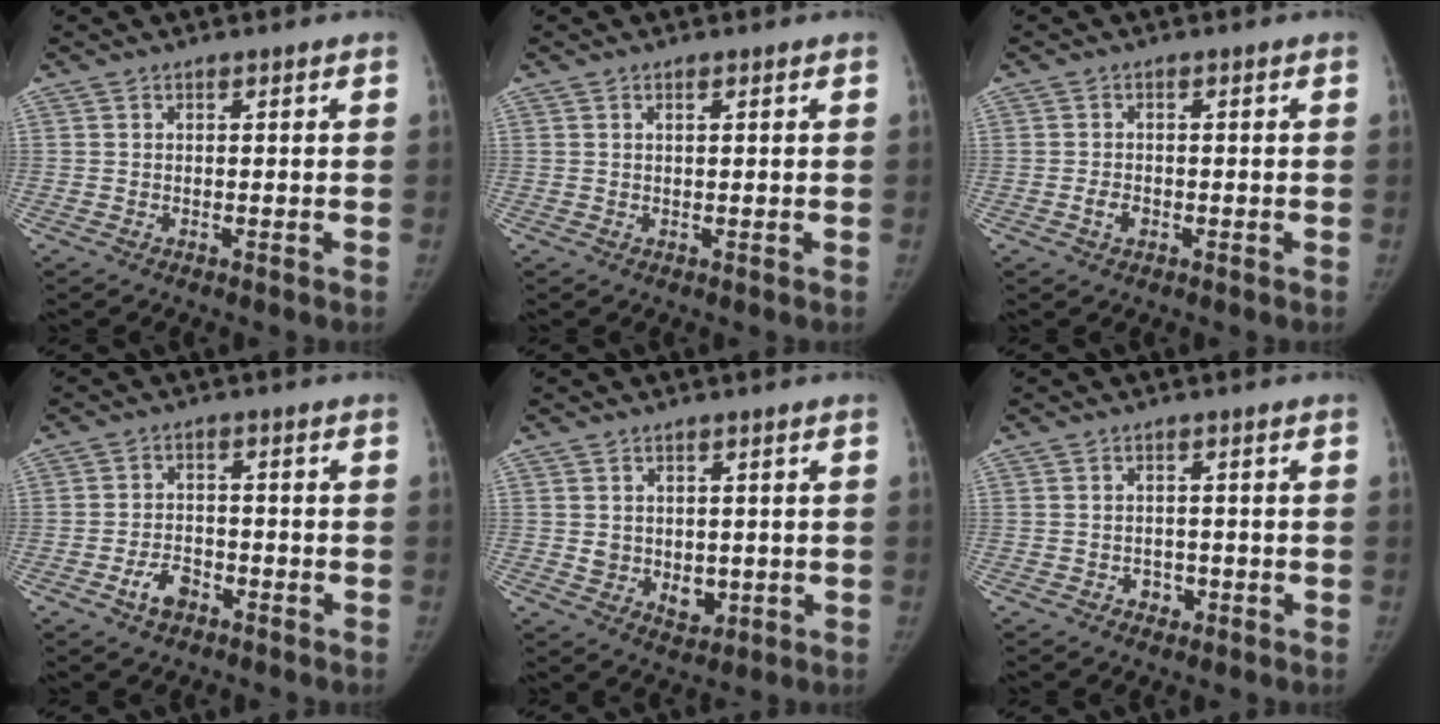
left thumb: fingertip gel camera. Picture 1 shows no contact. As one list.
[{"total": 0.9, "force": [0.4, 0.2, 0.7], "torque": [-0.013, 0.003, 0.007]}, {"total": 2.2, "force": [-0.8, 1.6, 1.3], "torque": [-0.020, 0.007, -0.013]}, {"total": 4.7, "force": [-2.6, 3.0, 2.5], "torque": [-0.036, 0.022, -0.044]}, {"total": 5.4, "force": [0.0, 4.4, 3.2], "torque": [-0.026, -0.010, 0.016]}, {"total": 2.5, "force": [-1.0, 2.0, 0.9], "torque": [-0.001, 0.008, -0.011]}]